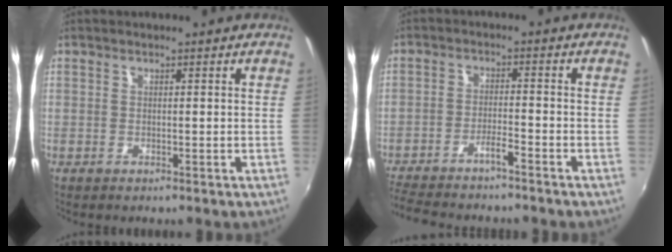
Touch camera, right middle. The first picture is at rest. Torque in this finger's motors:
{"motor_torque": [1.08, -1.06, 0.15, 0.06]}